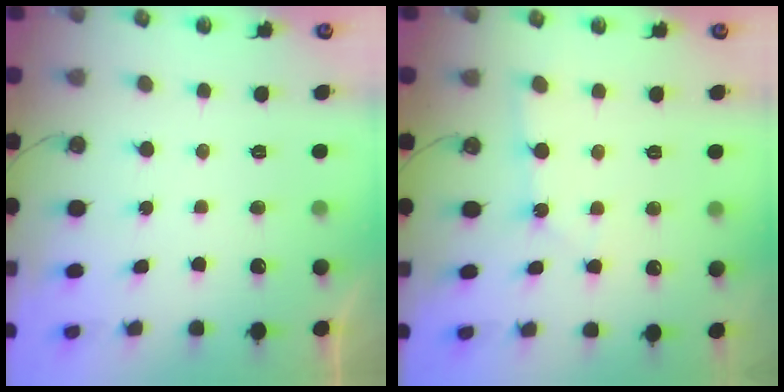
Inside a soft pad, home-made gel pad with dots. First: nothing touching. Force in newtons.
{"total": 2.0, "press": 2.0, "slide": 0.3}